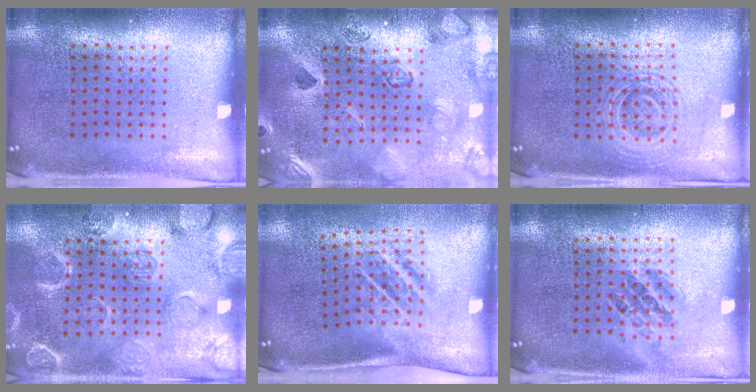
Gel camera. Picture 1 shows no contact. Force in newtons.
{"total": 2.1, "press": 2.1, "slide": 0.3}
{"total": 1.4, "press": 1.4, "slide": 0.3}
{"total": 2.4, "press": 2.3, "slide": 0.6}
{"total": 1.8, "press": 1.2, "slide": 1.4}
{"total": 1.0, "press": 0.8, "slide": 0.5}